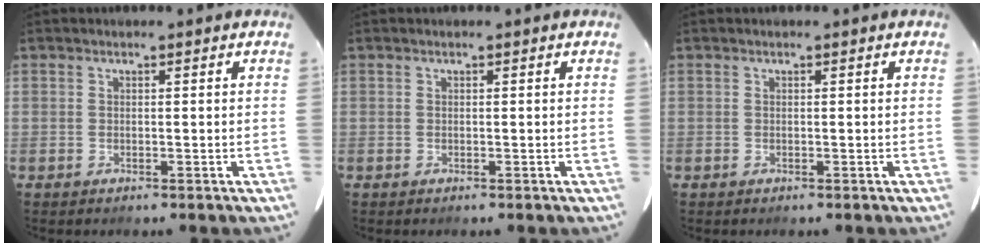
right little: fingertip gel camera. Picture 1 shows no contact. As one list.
[{"total": 0.0}, {"total": 0.0}]